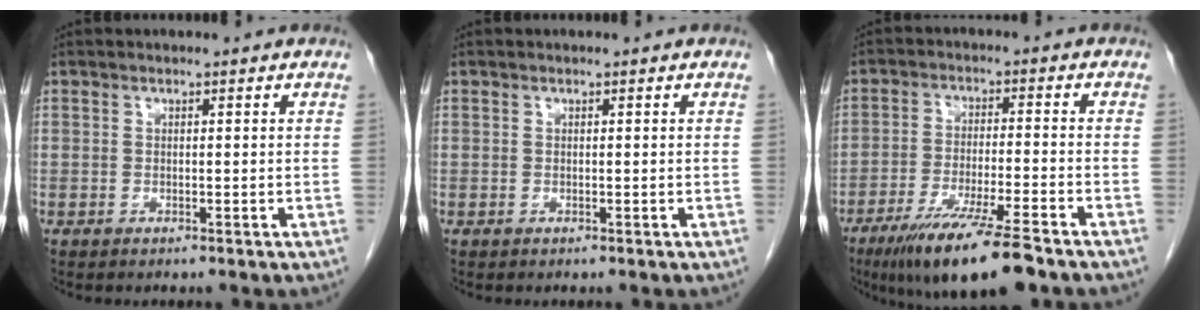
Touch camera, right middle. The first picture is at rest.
{"total": 0.0}
{"total": 12.3, "force": [-8.7, 0.5, 8.7], "torque": [-0.147, -0.033, -0.144]}